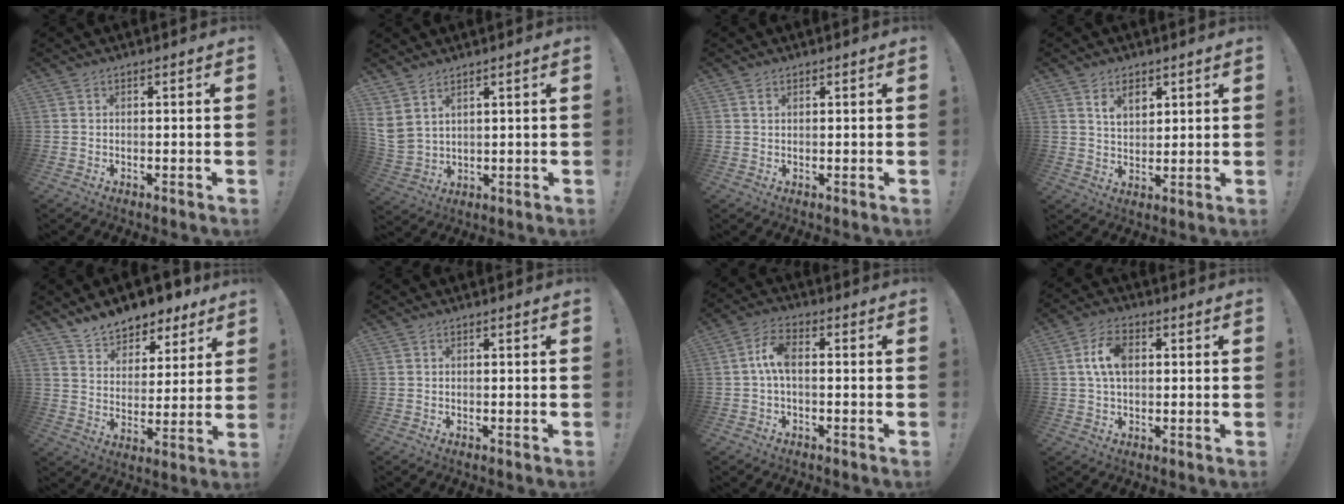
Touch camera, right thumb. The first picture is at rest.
{"total": 4.8, "force": [3.5, 2.6, 2.1], "torque": [-0.050, -0.018, 0.071]}
{"total": 1.1, "force": [0.6, 0.6, 0.7], "torque": [-0.014, 0.001, 0.012]}
{"total": 6.0, "force": [3.5, 3.8, 3.0], "torque": [-0.049, -0.014, 0.064]}
{"total": 10.0, "force": [8.7, 4.6, 1.7], "torque": [-0.036, -0.071, 0.162]}
{"total": 0.0}
{"total": 6.8, "force": [0.1, 3.1, 6.0], "torque": [-0.126, 0.009, 0.004]}
{"total": 8.6, "force": [1.5, 5.2, 6.6], "torque": [-0.123, 0.010, 0.028]}